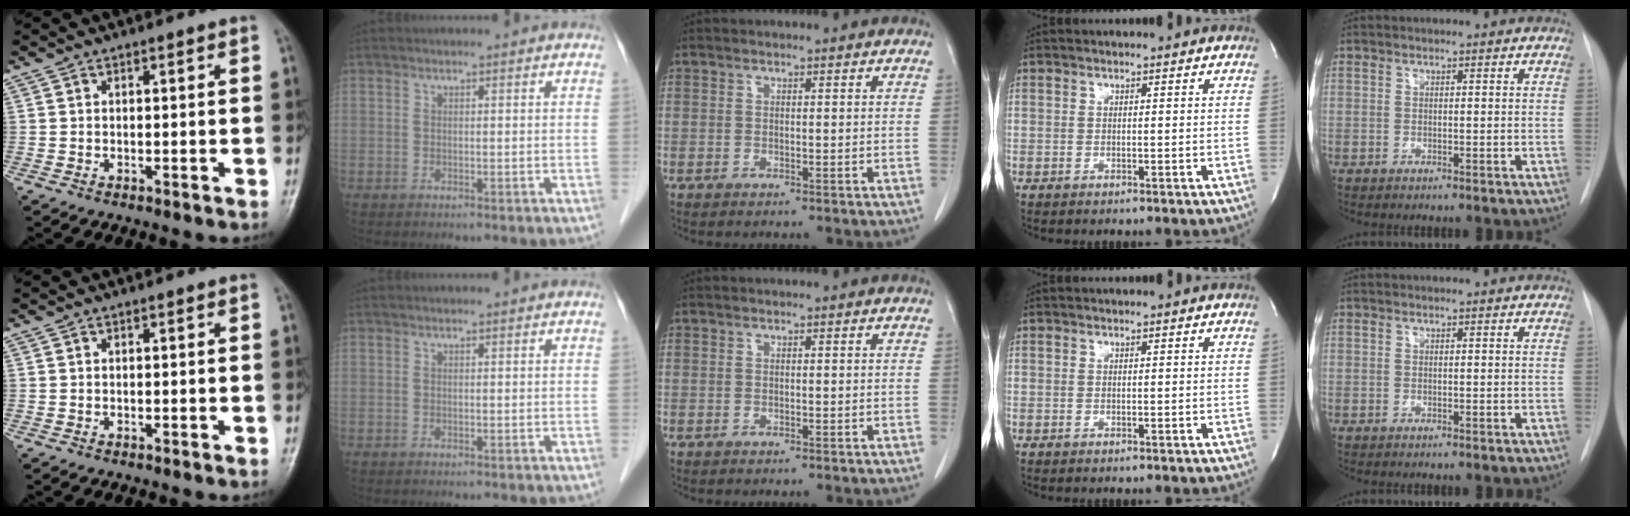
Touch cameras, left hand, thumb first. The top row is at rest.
{}